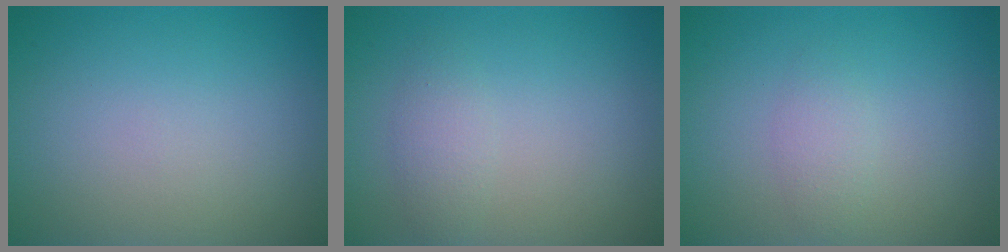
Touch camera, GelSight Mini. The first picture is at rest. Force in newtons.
{"total": 1.6, "press": 1.6, "slide": 0.0}
{"total": 1.4, "press": 1.4, "slide": 0.0}